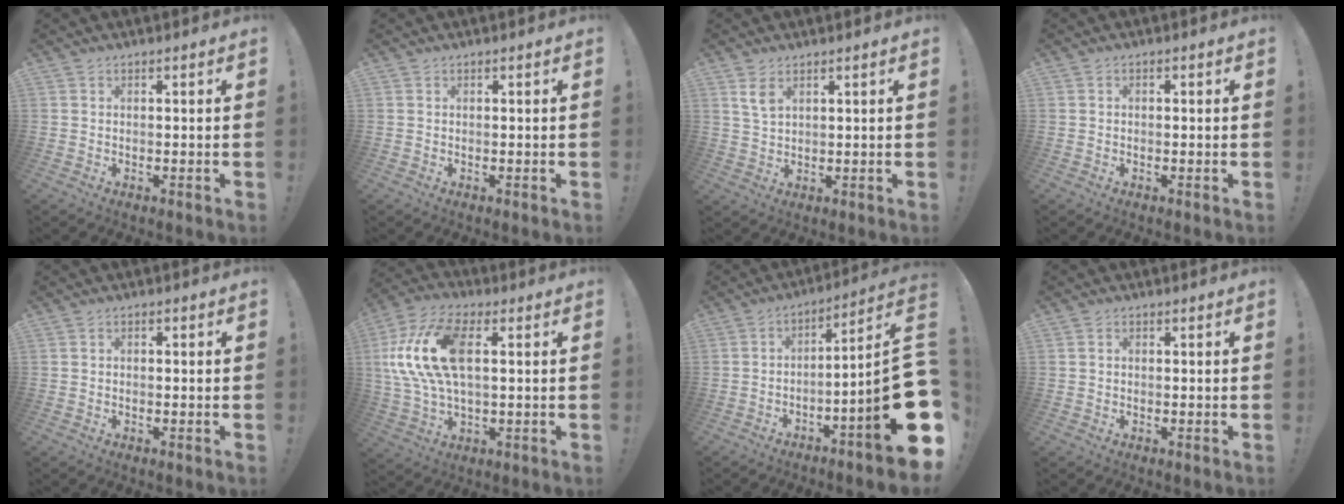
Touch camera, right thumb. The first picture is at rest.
{"total": 0.0}
{"total": 4.6, "force": [2.6, 2.6, 2.8], "torque": [-0.036, -0.014, 0.045]}
{"total": 0.8, "force": [-0.4, 0.5, 0.4], "torque": [-0.006, 0.003, -0.008]}
{"total": 1.1, "force": [-0.6, 0.7, 0.6], "torque": [-0.008, 0.004, -0.011]}
{"total": 18.5, "force": [3.7, 9.9, 15.2], "torque": [-0.308, 0.003, 0.064]}
{"total": 19.3, "force": [-5.5, 1.6, 18.4], "torque": [-0.270, 0.017, -0.093]}
{"total": 0.8, "force": [-0.1, 0.7, 0.4], "torque": [-0.008, 0.003, -0.001]}